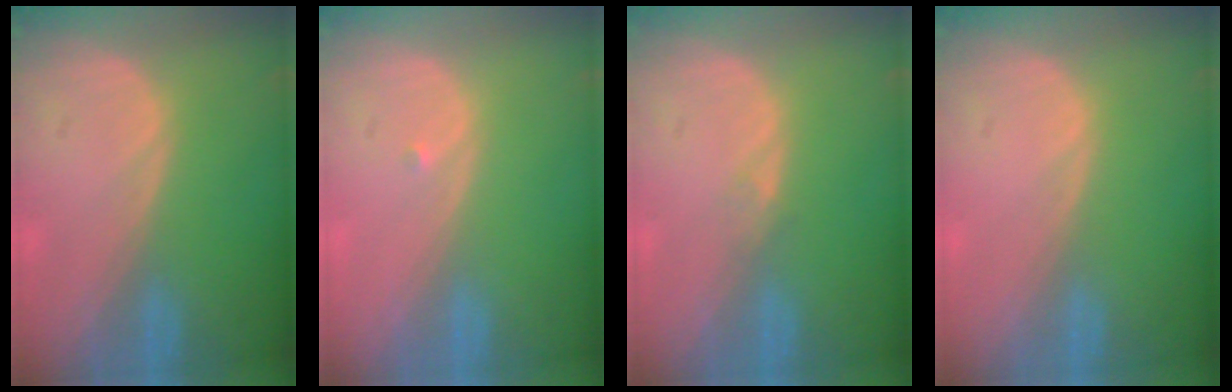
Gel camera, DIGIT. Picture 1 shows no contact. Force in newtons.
{"total": 0.5, "press": 0.4, "slide": 0.3}
{"total": 0.8, "press": 0.8, "slide": 0.0}
{"total": 0.0}